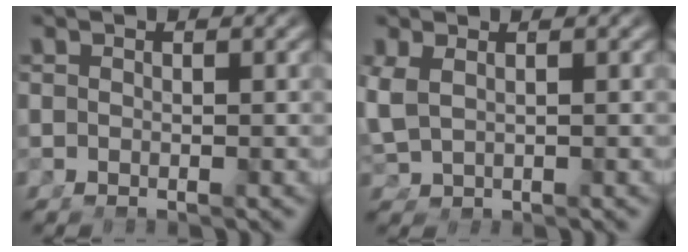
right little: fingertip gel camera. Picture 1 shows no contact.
{"total": 2.0, "force": [0.6, 1.1, 1.5], "torque": [-0.044, -0.004, 0.028]}